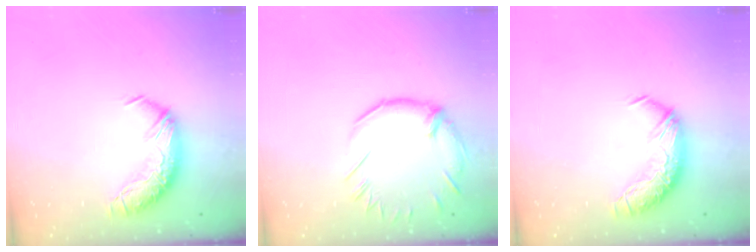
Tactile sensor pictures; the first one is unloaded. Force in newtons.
{"total": 1.3, "press": 0.7, "slide": 1.1}
{"total": 0.0}